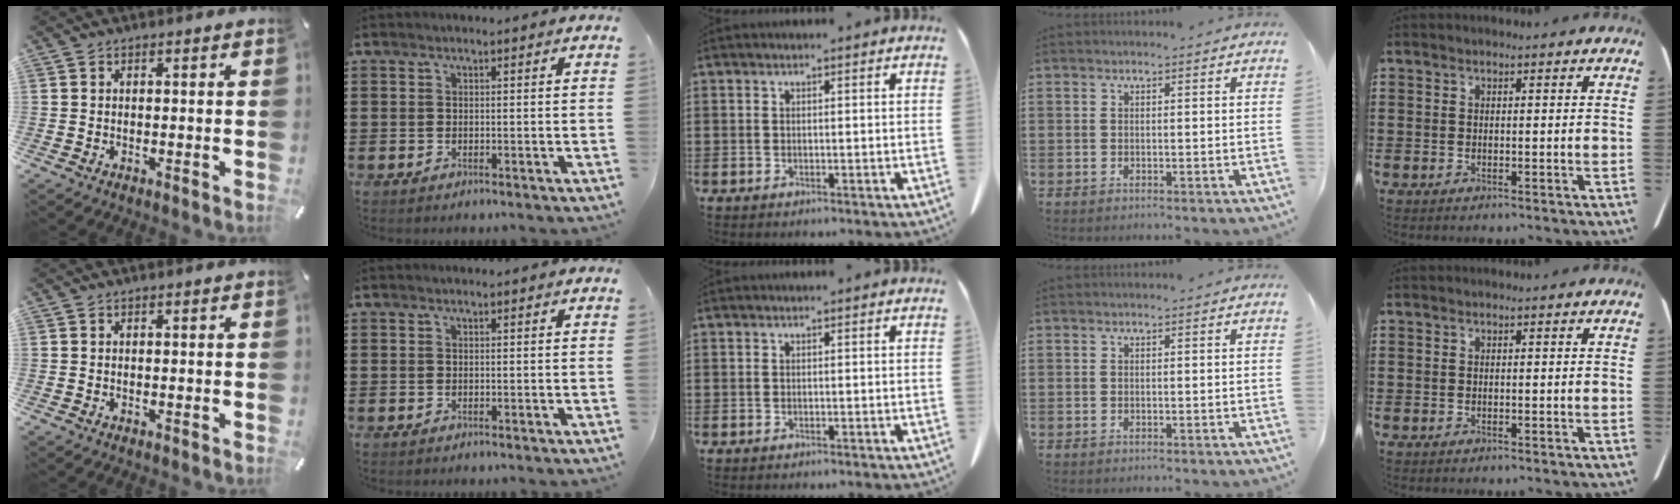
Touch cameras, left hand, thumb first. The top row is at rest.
{}